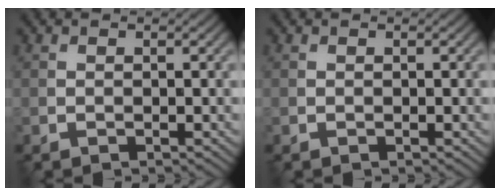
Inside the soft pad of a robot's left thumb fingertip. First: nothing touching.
{"total": 0.0}